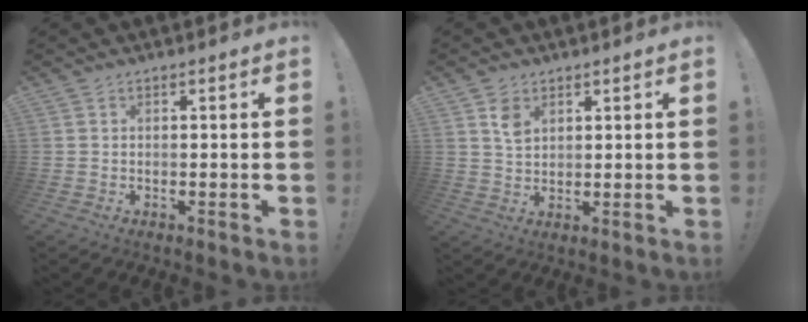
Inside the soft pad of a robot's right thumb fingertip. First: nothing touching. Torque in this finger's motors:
{"motor_torque": [0.01, 0.02, 0.12, 0.08, 0.00]}